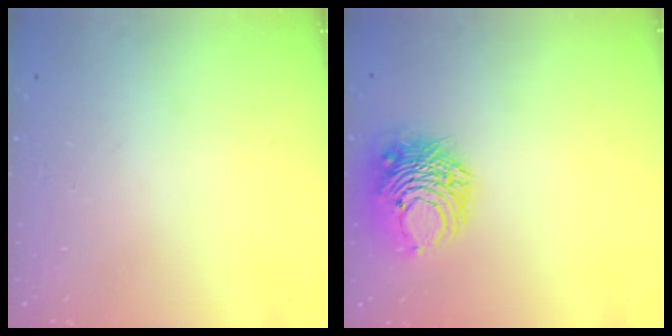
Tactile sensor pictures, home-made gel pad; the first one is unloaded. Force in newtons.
{"total": 9.0, "press": 8.9, "slide": 0.9}